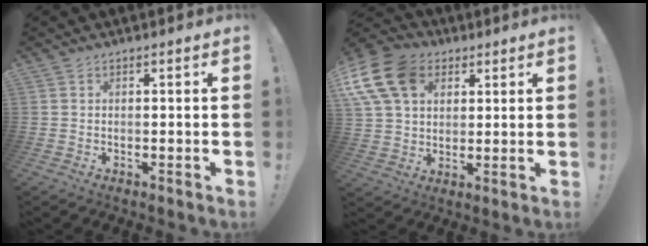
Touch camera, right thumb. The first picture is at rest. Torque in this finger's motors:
{"motor_torque": [0.26, 0.26, 0.69, 0.19, 0.12]}